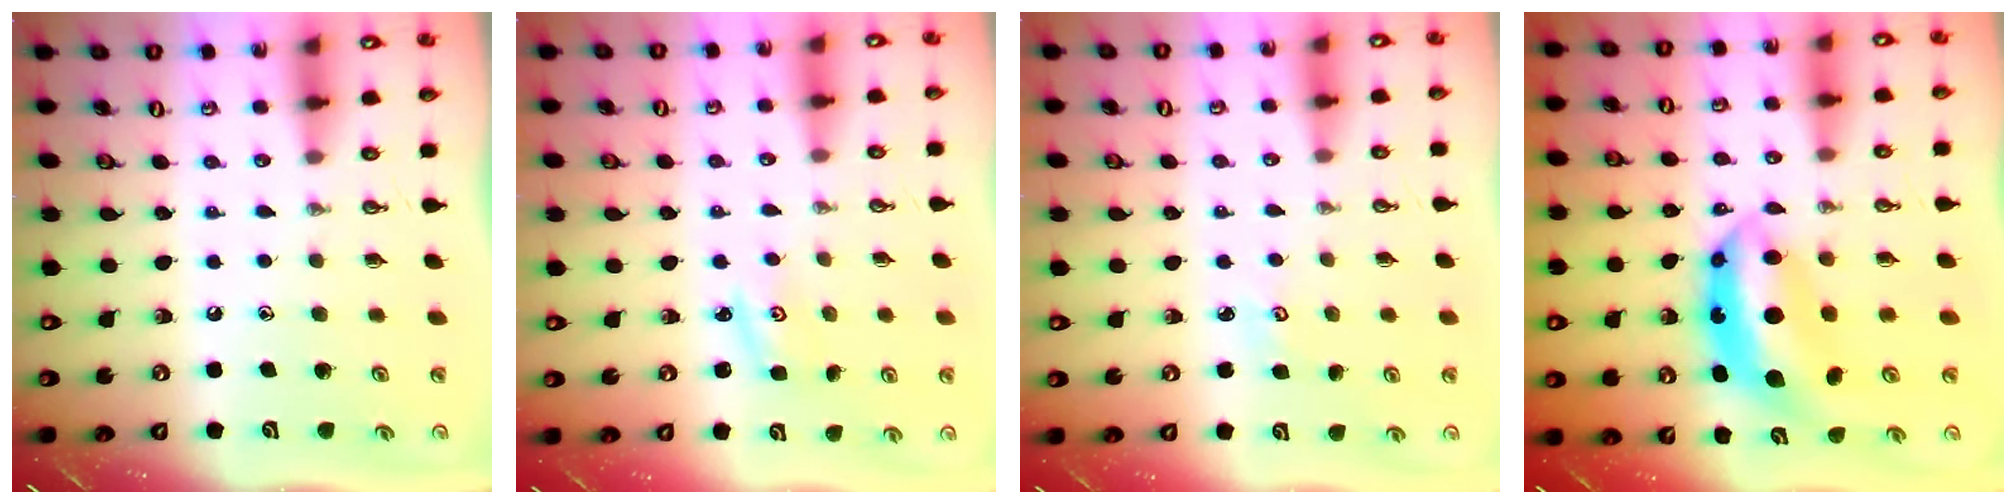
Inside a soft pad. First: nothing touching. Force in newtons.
{"total": 2.3, "press": 2.3, "slide": 0.3}
{"total": 2.8, "press": 2.8, "slide": 0.3}
{"total": 8.8, "press": 8.8, "slide": 0.3}